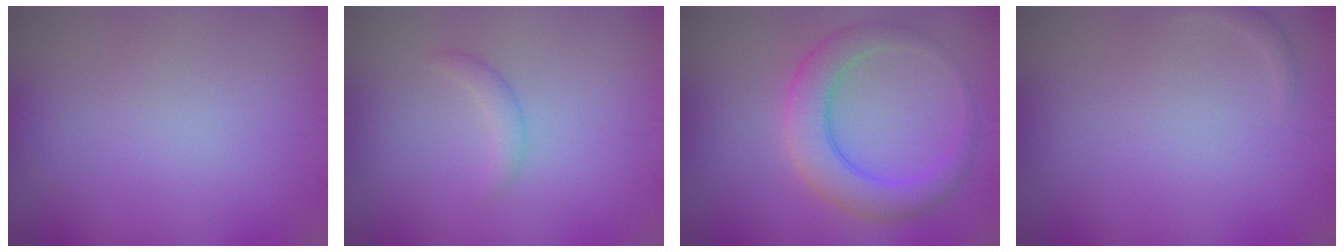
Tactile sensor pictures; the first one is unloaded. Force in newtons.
{"total": 1.1, "press": 1.1, "slide": 0.1}
{"total": 4.5, "press": 4.5, "slide": 0.2}
{"total": 0.5, "press": 0.5, "slide": 0.1}